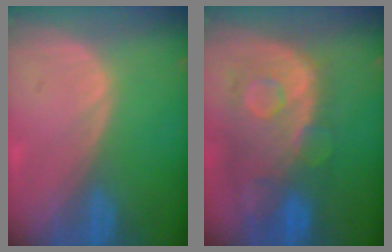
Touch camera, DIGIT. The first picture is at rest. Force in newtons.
{"total": 11.2, "press": 9.8, "slide": 5.5}